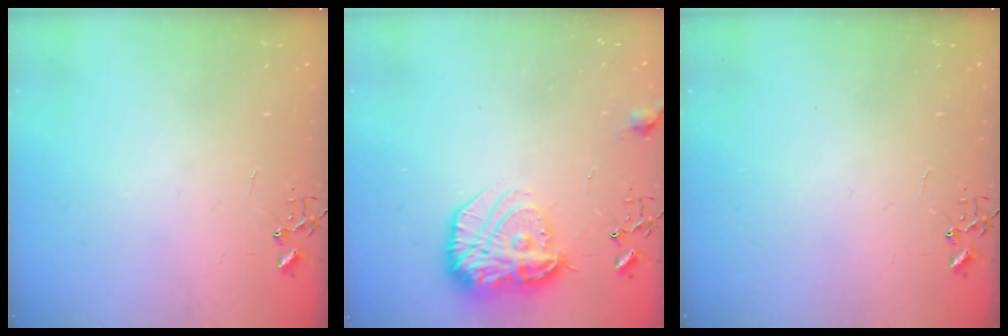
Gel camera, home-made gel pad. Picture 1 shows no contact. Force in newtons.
{"total": 17.2, "press": 17.2, "slide": 1.1}
{"total": 0.0}